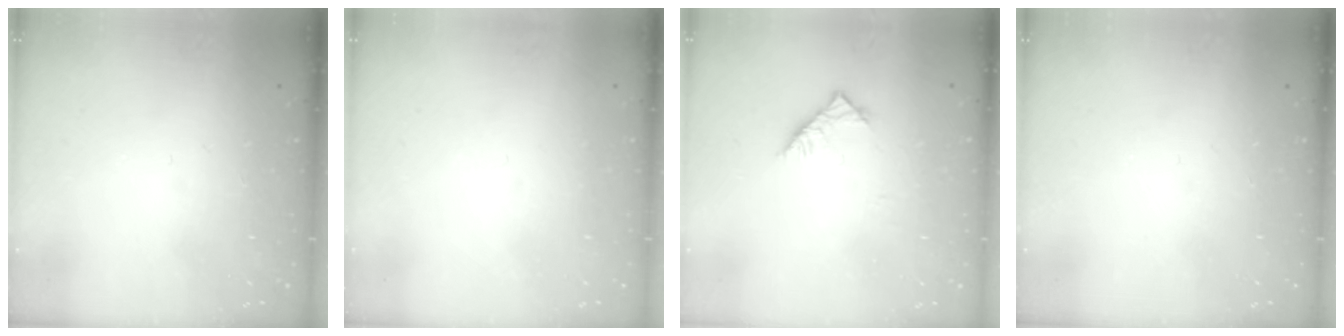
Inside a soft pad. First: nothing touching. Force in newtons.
{"total": 1.6, "press": 1.6, "slide": 0.2}
{"total": 4.5, "press": 4.5, "slide": 0.9}
{"total": 0.0}